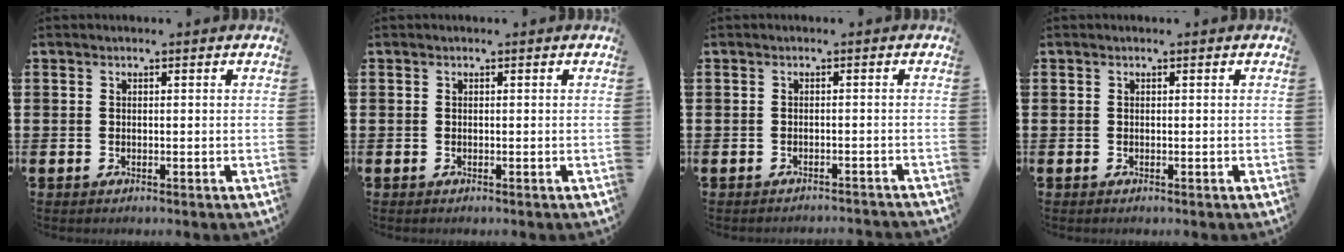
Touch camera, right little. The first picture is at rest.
{"total": 0.0}
{"total": 0.6, "force": [-0.6, -0.1, 0.0], "torque": [0.000, 0.004, -0.012]}
{"total": 0.0}